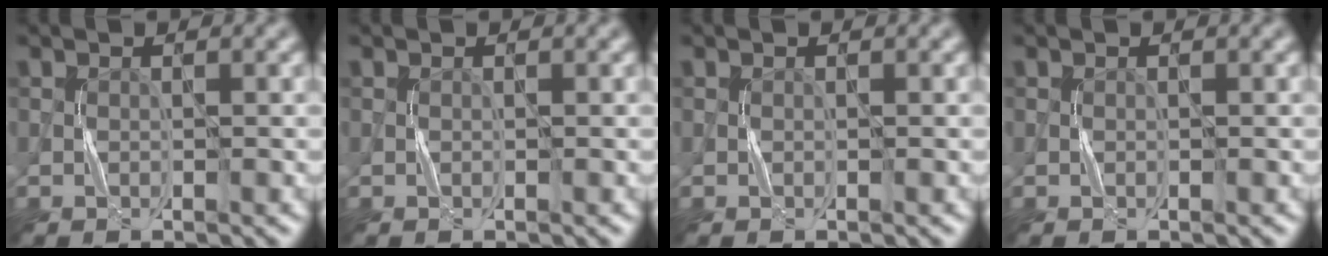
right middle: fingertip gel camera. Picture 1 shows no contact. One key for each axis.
{"total": 0.0}
{"total": 0.0}
{"total": 0.0}